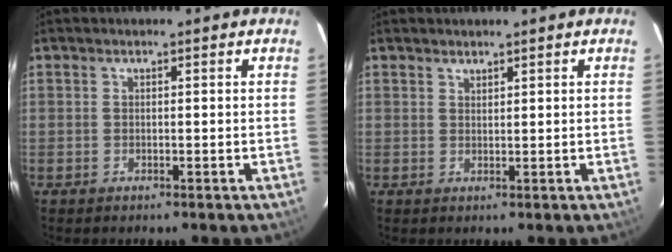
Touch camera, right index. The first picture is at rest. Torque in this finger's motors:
{"motor_torque": [-0.07, -0.01, -0.01, 0.00]}